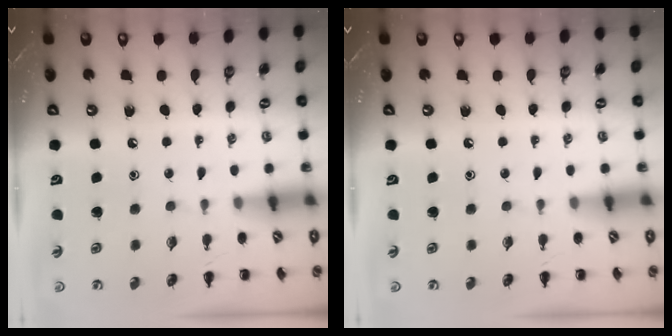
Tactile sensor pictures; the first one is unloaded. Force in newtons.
{"total": 0.0}